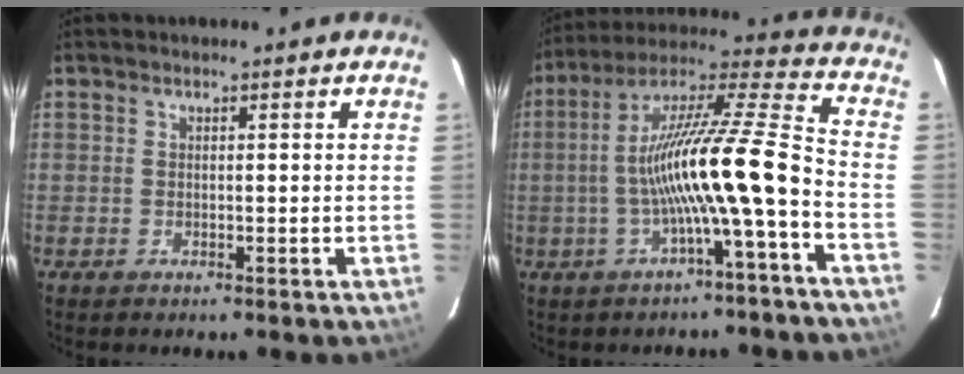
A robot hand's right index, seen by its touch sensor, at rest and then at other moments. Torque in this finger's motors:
{"motor_torque": [1.58, -0.56, 1.05, 0.21]}